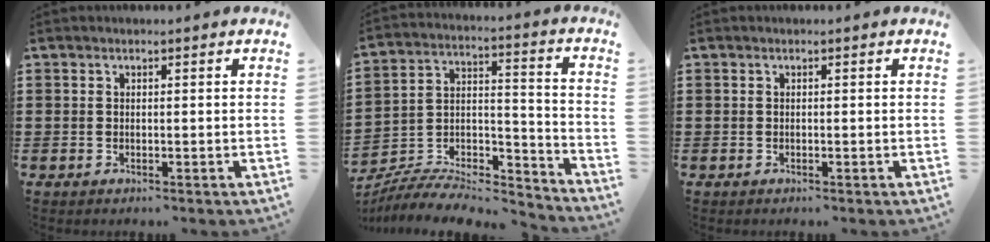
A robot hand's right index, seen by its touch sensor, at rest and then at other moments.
{"total": 7.1, "force": [-6.5, 1.9, 2.0], "torque": [-0.028, 0.008, -0.128]}
{"total": 0.0}